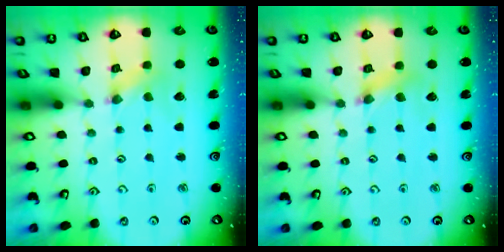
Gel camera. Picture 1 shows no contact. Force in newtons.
{"total": 4.4, "press": 4.4, "slide": 0.4}